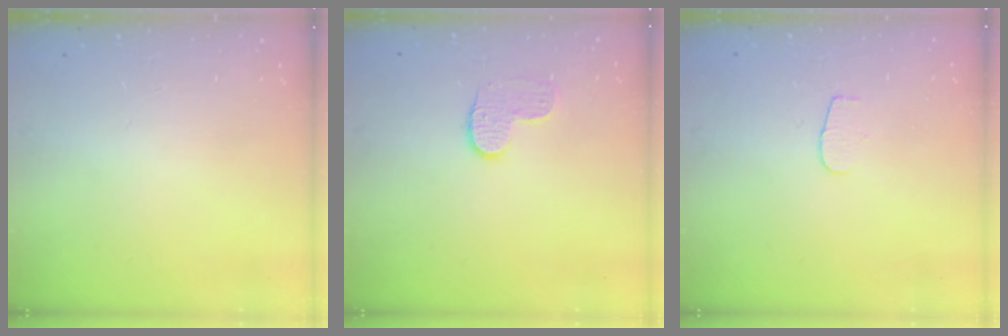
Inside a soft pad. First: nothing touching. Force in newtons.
{"total": 6.8, "press": 6.8, "slide": 0.2}
{"total": 3.6, "press": 3.6, "slide": 0.4}